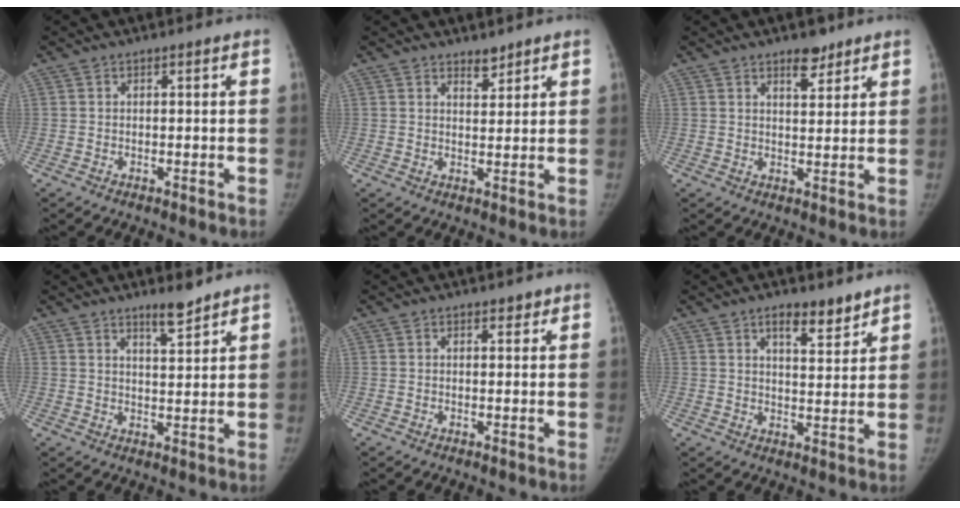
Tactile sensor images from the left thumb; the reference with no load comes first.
{"total": 2.6, "force": [2.2, 1.1, 0.8], "torque": [0.002, -0.019, 0.036]}
{"total": 4.4, "force": [3.2, 1.9, 2.3], "torque": [-0.018, -0.022, 0.050]}
{"total": 4.5, "force": [3.7, 0.6, 2.4], "torque": [-0.029, -0.034, 0.059]}
{"total": 1.1, "force": [0.8, 0.6, 0.3], "torque": [0.005, -0.005, 0.008]}
{"total": 6.3, "force": [4.7, 2.2, 3.7], "torque": [-0.035, -0.034, 0.072]}